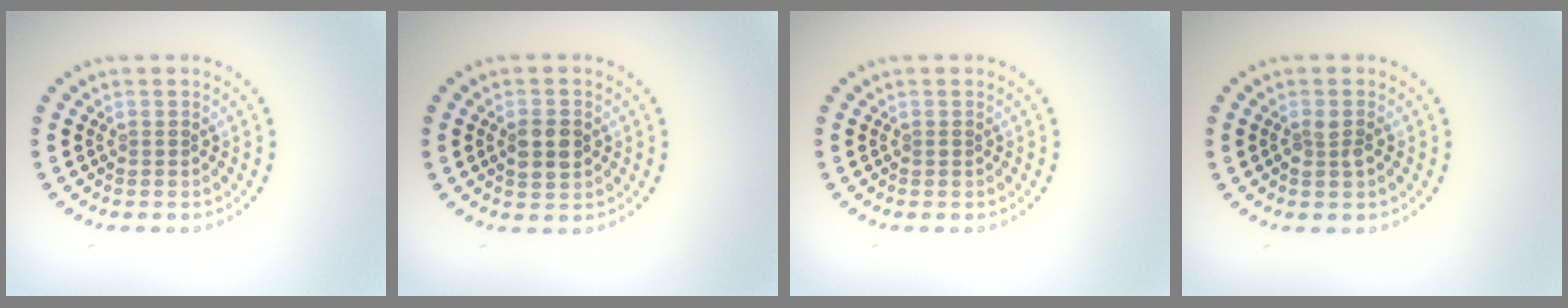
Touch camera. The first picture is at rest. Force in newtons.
{"total": 2.4, "press": 2.4, "slide": 0.1}
{"total": 0.0}
{"total": 1.3, "press": 1.2, "slide": 0.4}